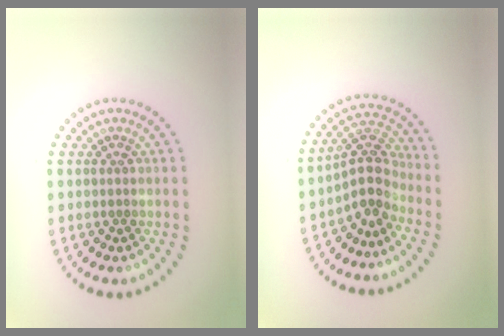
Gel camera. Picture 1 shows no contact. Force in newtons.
{"total": 3.4, "press": 2.8, "slide": 2.0}